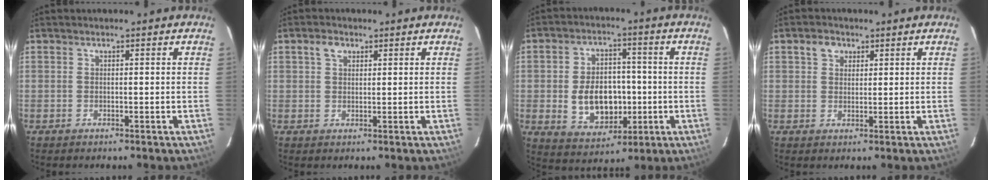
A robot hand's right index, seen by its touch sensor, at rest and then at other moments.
{"total": 2.4, "force": [1.2, 1.7, 1.2], "torque": [-0.021, 0.008, 0.023]}
{"total": 11.7, "force": [-1.7, 8.3, 8.1], "torque": [-0.164, 0.009, -0.005]}
{"total": 3.0, "force": [1.5, 2.4, 1.0], "torque": [-0.011, 0.010, 0.027]}